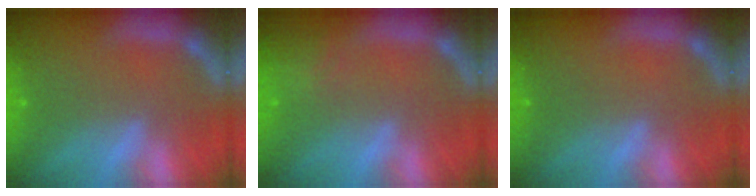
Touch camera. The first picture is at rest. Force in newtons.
{"total": 2.9}
{"total": 0.0}